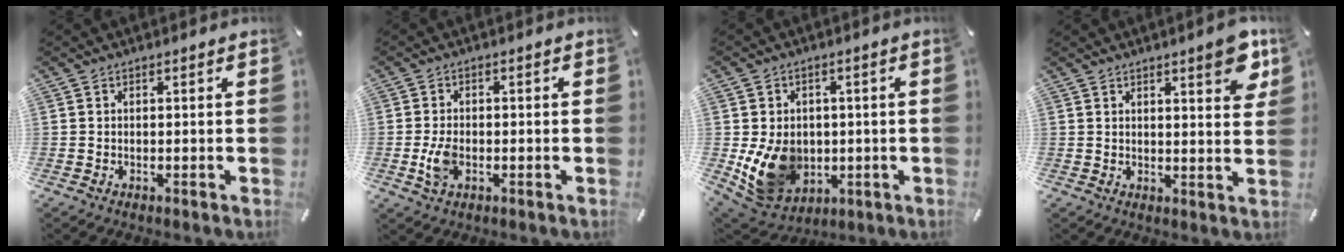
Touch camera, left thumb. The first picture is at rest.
{"total": 5.2, "force": [-1.2, 3.2, 3.9], "torque": [-0.091, -0.001, -0.025]}
{"total": 13.2, "force": [-1.8, 11.0, 7.1], "torque": [-0.153, -0.003, -0.024]}
{"total": 7.8, "force": [4.7, 2.4, 5.7], "torque": [-0.062, -0.031, 0.073]}